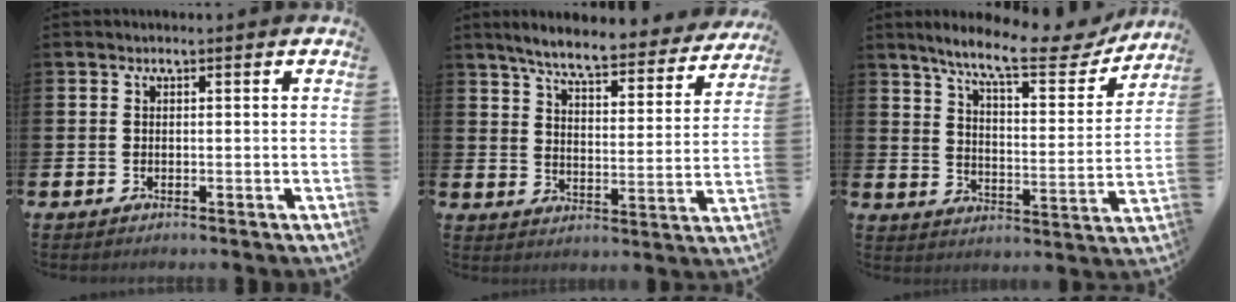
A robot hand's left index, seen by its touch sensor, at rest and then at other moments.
{"total": 6.9, "force": [6.3, 0.6, 2.7], "torque": [-0.077, -0.041, 0.104]}
{"total": 10.6, "force": [8.9, 2.1, 5.4], "torque": [-0.119, -0.050, 0.147]}